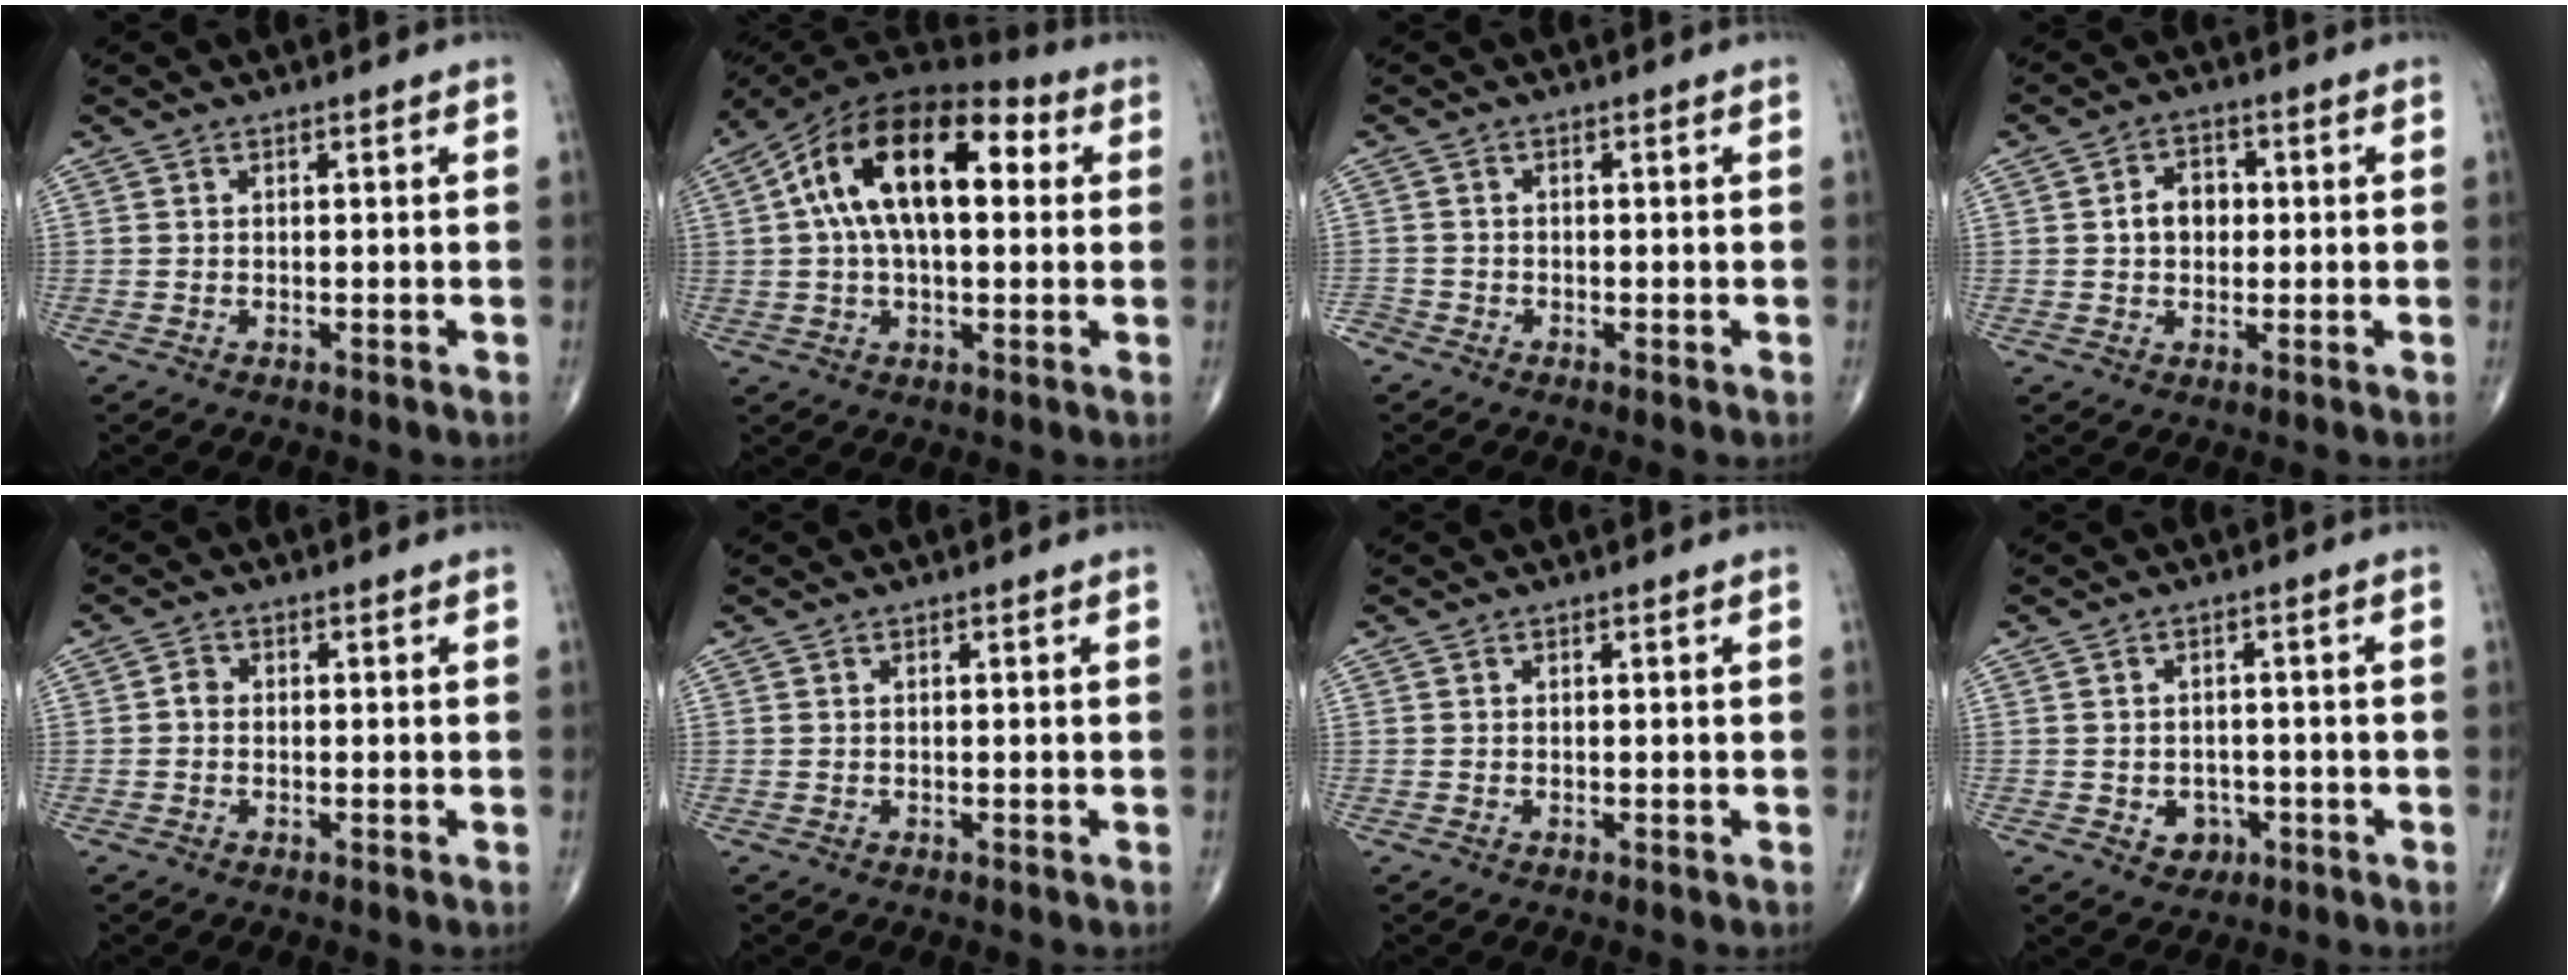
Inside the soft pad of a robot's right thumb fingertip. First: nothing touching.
{"total": 19.3, "force": [3.9, 10.1, 16.0], "torque": [-0.266, 0.033, 0.052]}
{"total": 1.8, "force": [-1.4, 1.0, 0.4], "torque": [-0.004, -0.002, -0.031]}
{"total": 5.2, "force": [0.3, 4.0, 3.3], "torque": [-0.035, 0.013, 0.000]}
{"total": 1.4, "force": [-0.3, 1.2, 0.8], "torque": [-0.006, 0.004, -0.009]}
{"total": 0.0}
{"total": 0.0}
{"total": 3.7, "force": [-1.2, 3.1, 1.6], "torque": [-0.001, 0.007, -0.011]}